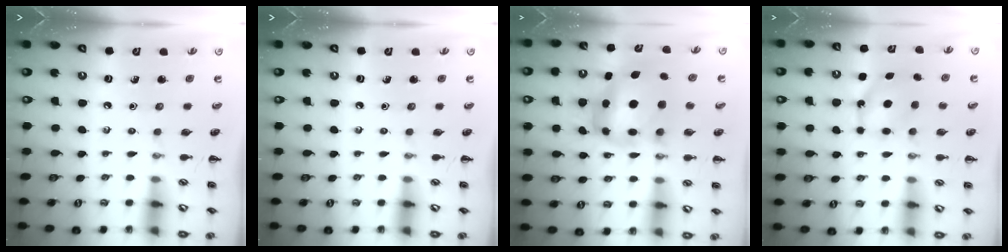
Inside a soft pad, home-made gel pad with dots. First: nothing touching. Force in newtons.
{"total": 0.0}
{"total": 6.6, "press": 6.4, "slide": 1.7}
{"total": 6.0, "press": 5.7, "slide": 1.7}